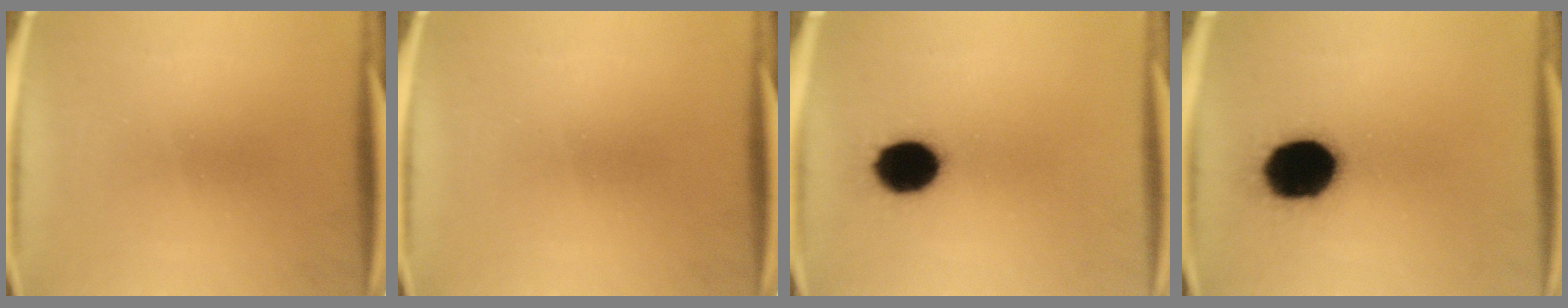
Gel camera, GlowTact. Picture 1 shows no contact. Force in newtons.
{"total": 0.0}
{"total": 12.2}
{"total": 19.1}